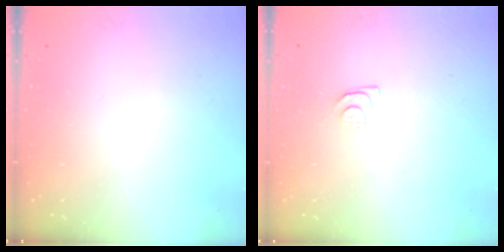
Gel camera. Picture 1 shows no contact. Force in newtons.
{"total": 4.6, "press": 4.6, "slide": 0.7}